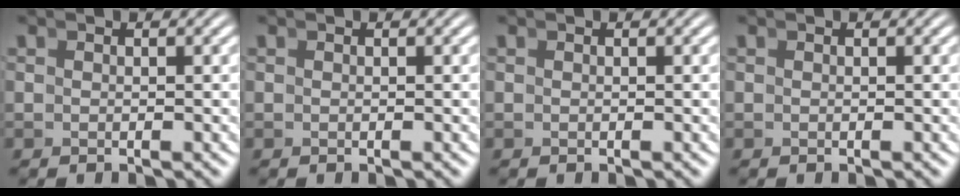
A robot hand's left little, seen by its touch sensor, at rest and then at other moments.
{"total": 0.0}
{"total": 0.0}
{"total": 0.0}